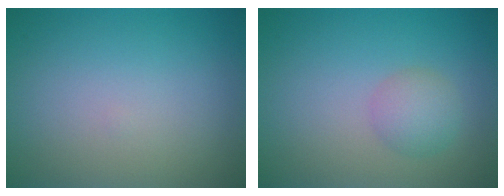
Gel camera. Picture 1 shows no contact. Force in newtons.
{"total": 2.3, "press": 2.3, "slide": 0.0}